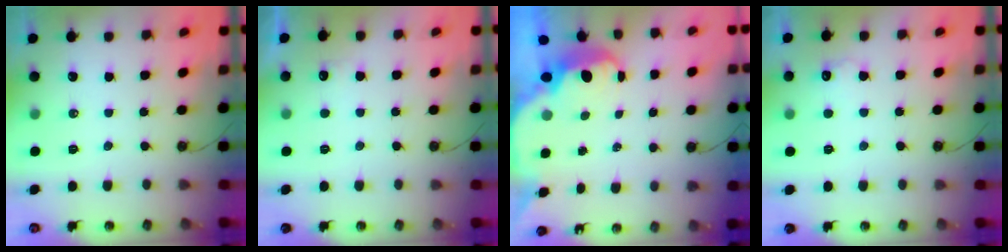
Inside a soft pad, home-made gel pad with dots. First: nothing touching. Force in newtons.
{"total": 3.9, "press": 3.8, "slide": 1.1}
{"total": 2.8, "press": 2.8, "slide": 0.6}
{"total": 5.9, "press": 5.9, "slide": 0.8}